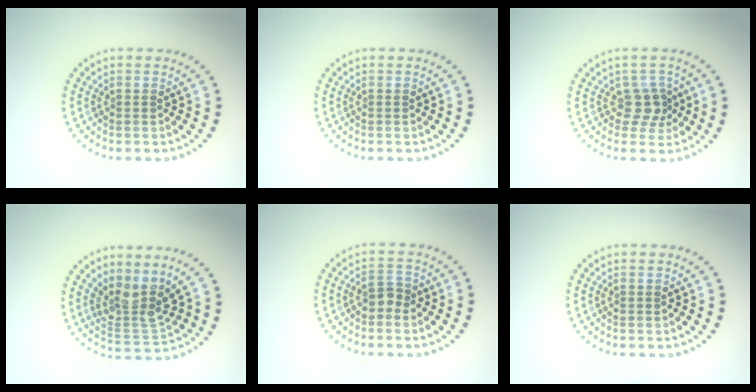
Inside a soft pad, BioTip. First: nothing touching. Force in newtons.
{"total": 0.0}
{"total": 2.4, "press": 1.8, "slide": 1.6}
{"total": 3.6, "press": 2.7, "slide": 2.4}
{"total": 1.5, "press": 1.4, "slide": 0.6}
{"total": 0.0}